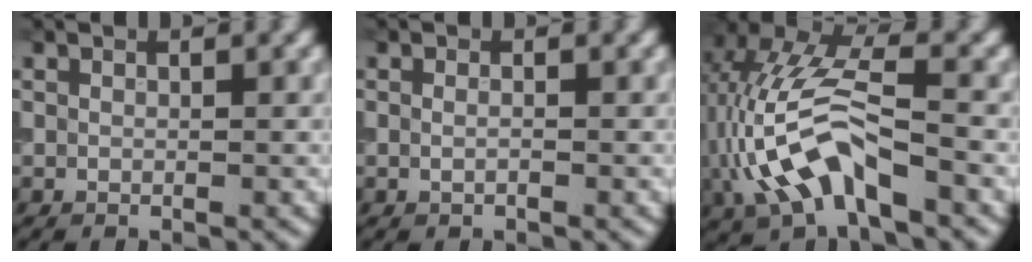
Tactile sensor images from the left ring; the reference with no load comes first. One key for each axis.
{"total": 0.7, "fx": 0.0, "fy": 0.3, "fz": 0.6, "tx": -0.013, "ty": -0.008, "tz": -0.004}
{"total": 9.1, "fx": -2.6, "fy": 4.2, "fz": 7.6, "tx": -0.164, "ty": 0.018, "tz": -0.053}